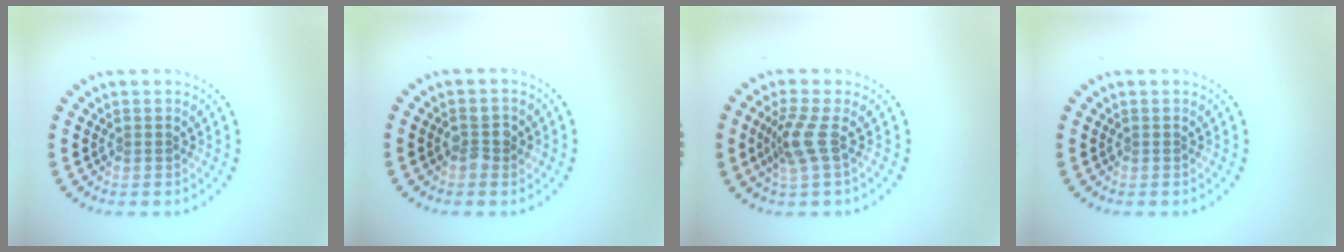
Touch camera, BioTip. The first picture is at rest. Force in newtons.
{"total": 1.4, "press": 1.4, "slide": 0.1}
{"total": 2.6, "press": 1.9, "slide": 1.7}
{"total": 0.0}